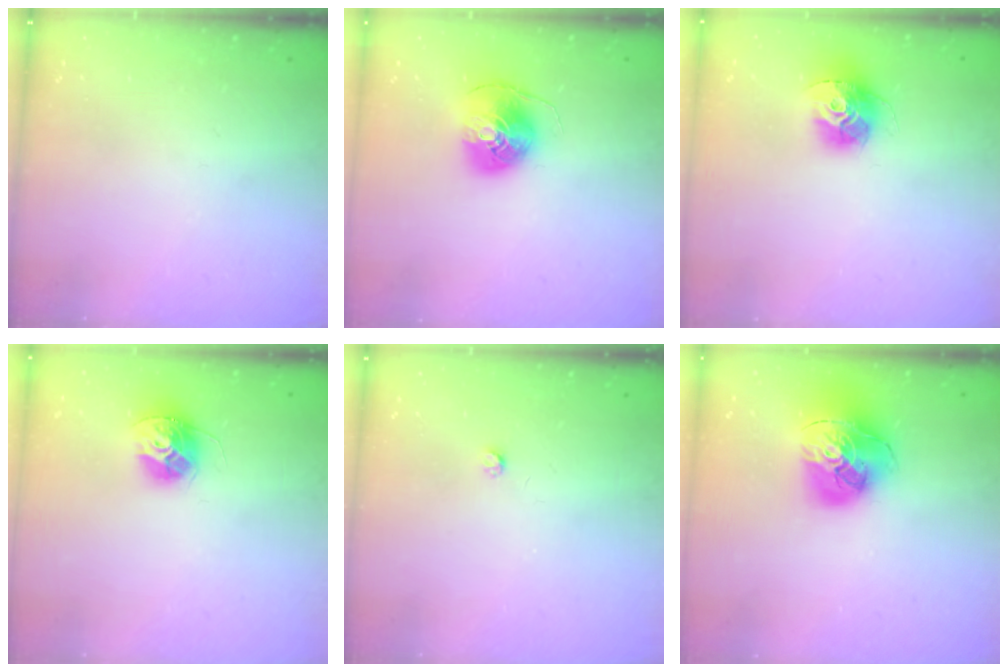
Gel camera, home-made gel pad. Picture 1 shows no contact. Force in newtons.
{"total": 8.1, "press": 8.1, "slide": 0.6}
{"total": 13.4, "press": 13.3, "slide": 1.2}
{"total": 11.1, "press": 11.1, "slide": 0.5}
{"total": 2.5, "press": 2.5, "slide": 0.4}
{"total": 18.6, "press": 18.5, "slide": 2.0}